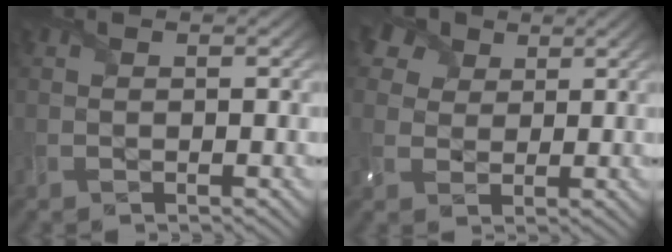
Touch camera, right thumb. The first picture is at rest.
{"total": 7.4, "force": [4.2, 5.1, 3.4], "torque": [-0.115, 0.025, 0.063]}